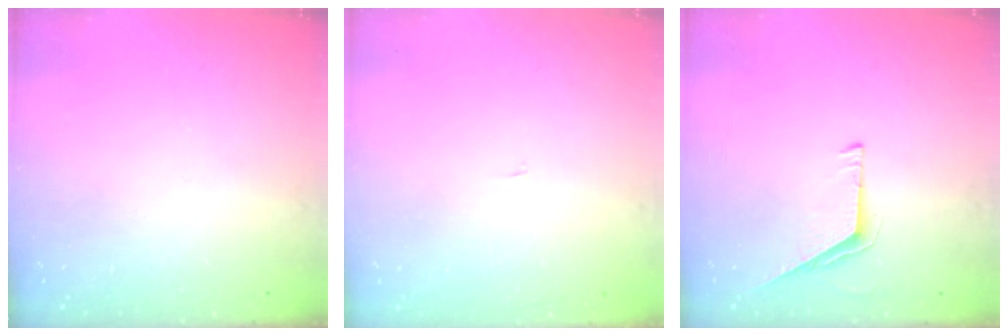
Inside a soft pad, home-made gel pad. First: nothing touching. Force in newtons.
{"total": 2.2, "press": 2.2, "slide": 0.2}
{"total": 5.4, "press": 5.3, "slide": 0.6}